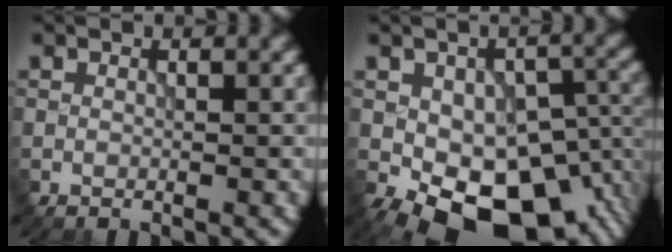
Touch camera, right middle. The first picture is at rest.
{"total": 13.9, "force": [-4.6, 8.2, 10.3], "torque": [-0.146, -0.023, -0.054]}